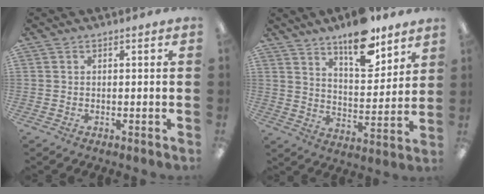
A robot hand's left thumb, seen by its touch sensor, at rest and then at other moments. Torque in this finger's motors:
{"motor_torque": [1.76, 0.94, 1.35, -1.43, 0.09]}